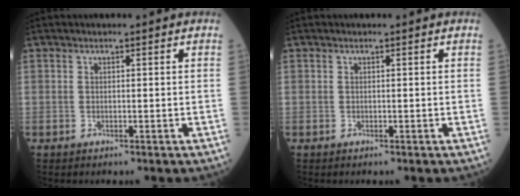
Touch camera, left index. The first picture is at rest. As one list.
[{"total": 0.0}]